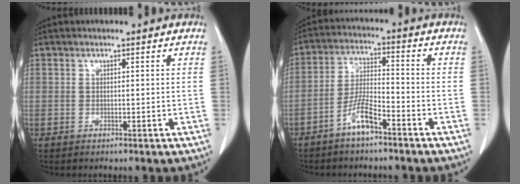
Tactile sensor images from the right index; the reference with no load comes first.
{"total": 6.2, "force": [-4.1, 1.2, 4.4], "torque": [-0.097, 0.005, -0.079]}